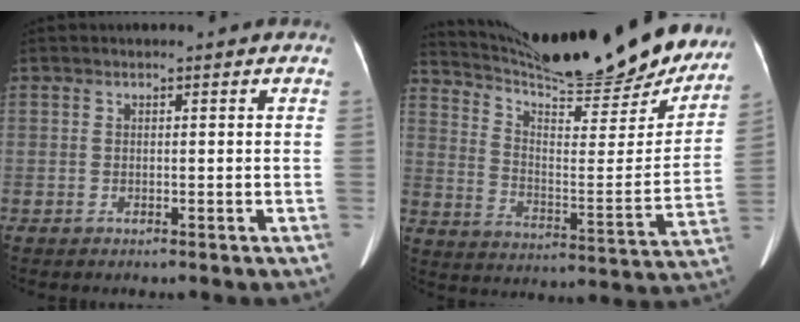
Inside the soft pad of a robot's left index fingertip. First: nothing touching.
{"total": 26.2, "force": [23.7, 3.3, 10.8], "torque": [-0.178, -0.070, 0.324]}